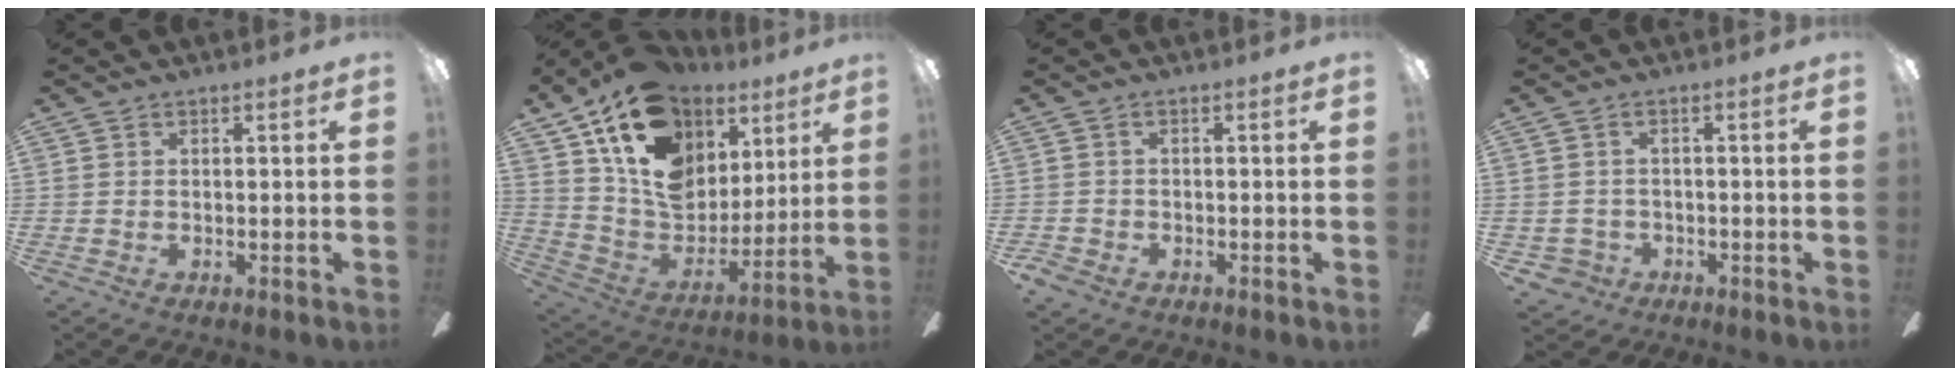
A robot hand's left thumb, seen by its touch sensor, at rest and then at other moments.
{"total": 20.4, "force": [10.5, 14.0, 10.5], "torque": [-0.180, -0.049, 0.194]}
{"total": 2.2, "force": [-1.4, 1.6, 0.9], "torque": [-0.020, 0.007, -0.028]}
{"total": 3.0, "force": [-1.1, 2.7, 0.7], "torque": [-0.031, 0.005, -0.025]}